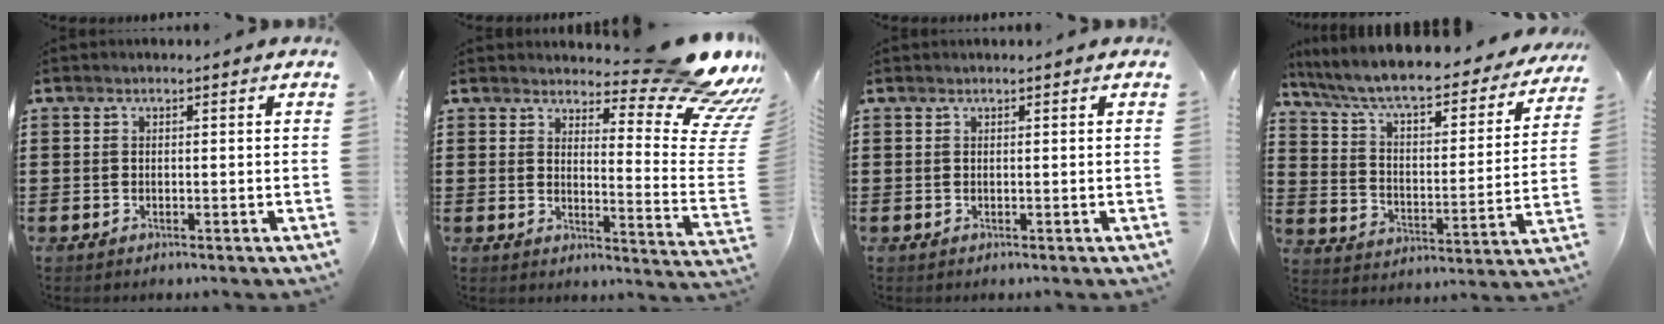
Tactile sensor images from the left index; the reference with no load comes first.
{"total": 12.3, "force": [9.9, 1.8, 7.0], "torque": [-0.098, -0.085, 0.165]}
{"total": 0.0}
{"total": 7.7, "force": [6.8, 1.0, 3.5], "torque": [-0.097, -0.051, 0.111]}